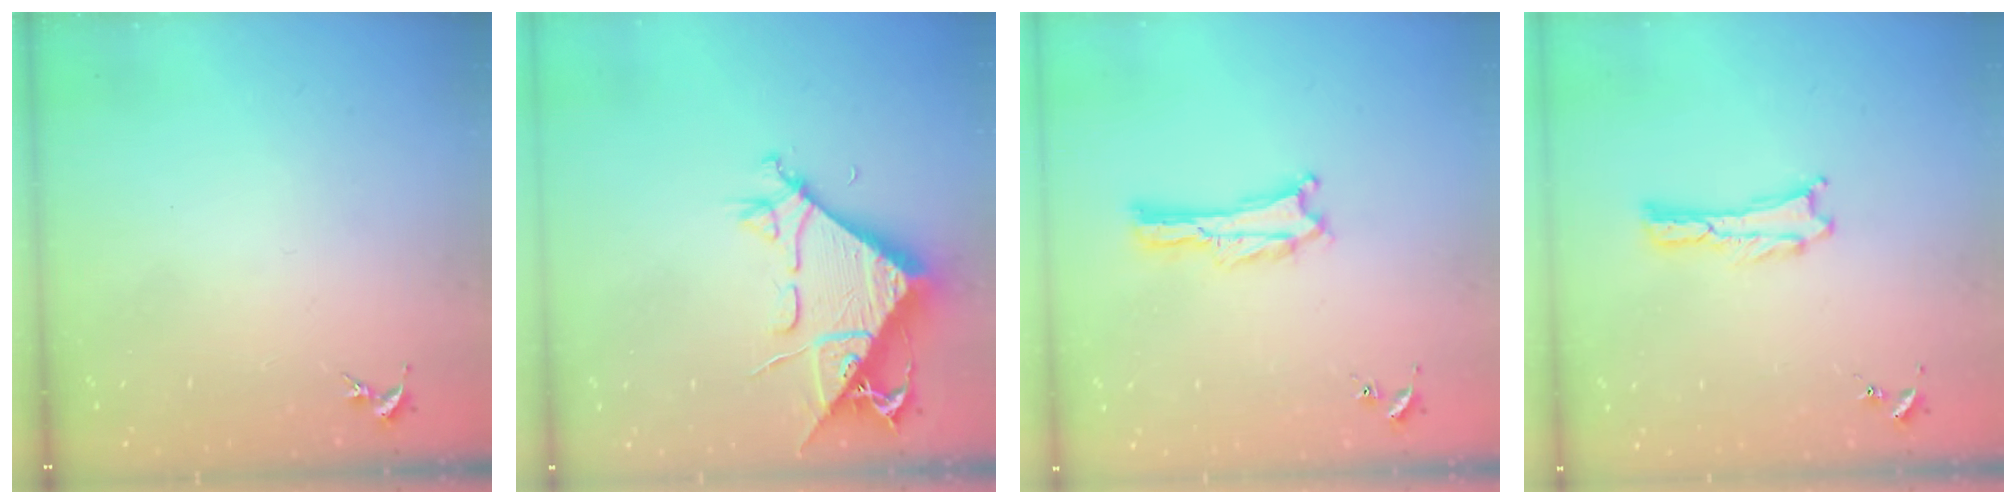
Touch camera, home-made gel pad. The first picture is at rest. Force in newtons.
{"total": 9.5, "press": 9.4, "slide": 1.2}
{"total": 0.0}
{"total": 0.0}